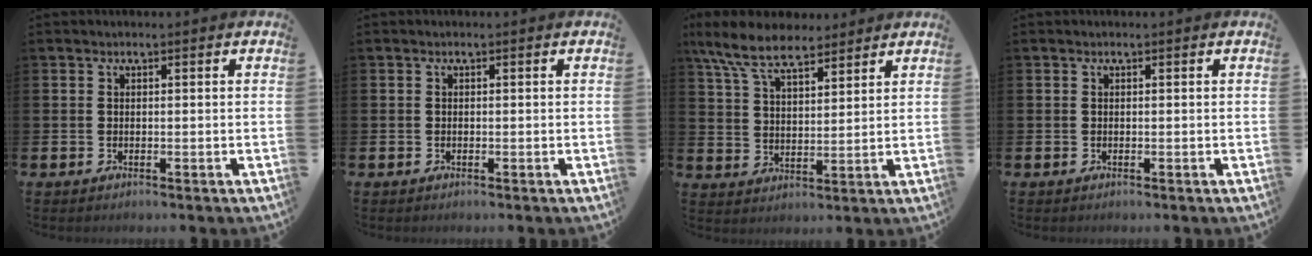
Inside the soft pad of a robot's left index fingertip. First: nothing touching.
{"total": 0.6, "force": [-0.5, -0.1, -0.4], "torque": [0.000, 0.003, -0.009]}
{"total": 8.1, "force": [7.1, 2.5, 2.8], "torque": [-0.087, -0.024, 0.132]}
{"total": 0.0}